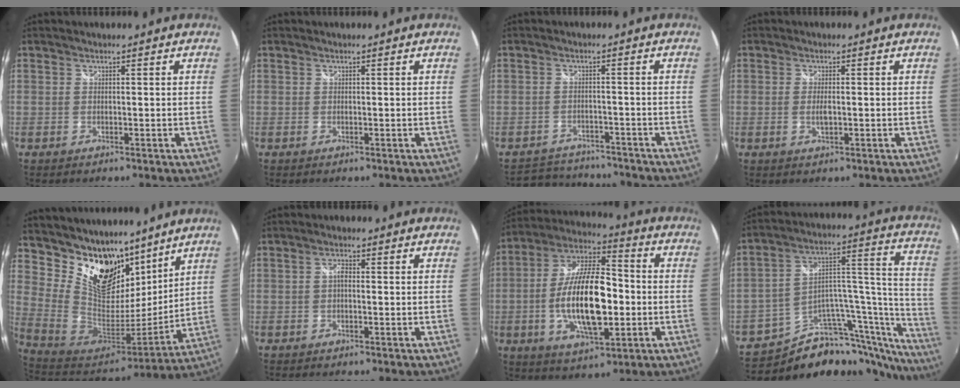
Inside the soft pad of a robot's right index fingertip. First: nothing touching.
{"total": 0.0}
{"total": 8.1, "force": [-7.3, 3.4, 1.1], "torque": [-0.039, 0.019, -0.104]}
{"total": 2.2, "force": [-0.4, 0.9, 1.9], "torque": [-0.037, -0.004, -0.005]}
{"total": 21.8, "force": [14.5, 12.7, 10.2], "torque": [-0.234, -0.003, 0.273]}
{"total": 1.4, "force": [-0.2, 0.7, 1.2], "torque": [-0.024, 0.005, -0.007]}
{"total": 19.1, "force": [-3.2, 7.6, 17.2], "torque": [-0.338, -0.004, -0.059]}
{"total": 23.8, "force": [-18.6, 9.8, 11.0], "torque": [-0.124, 0.069, -0.276]}